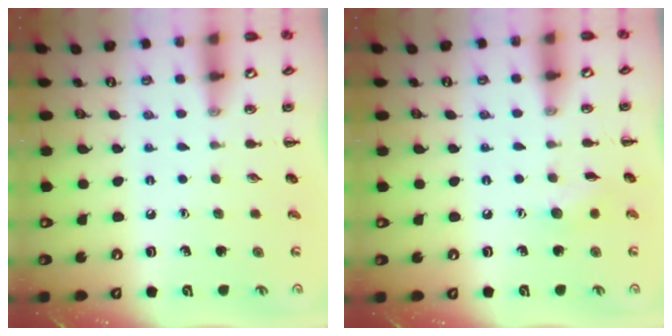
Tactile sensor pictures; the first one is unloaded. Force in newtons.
{"total": 5.5, "press": 5.3, "slide": 1.3}